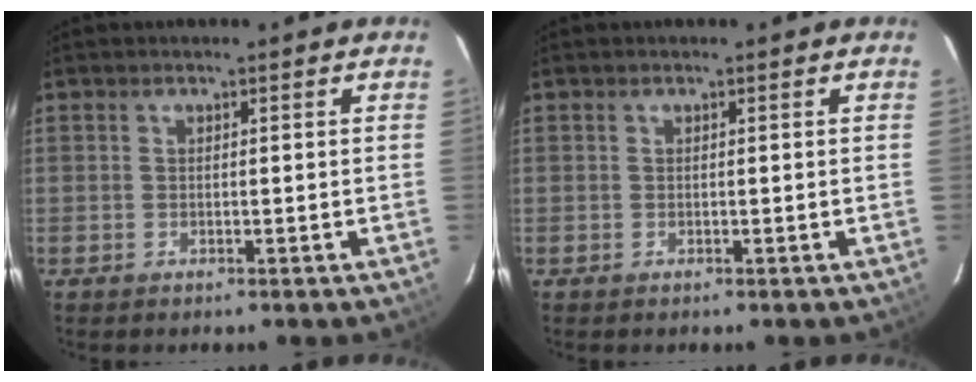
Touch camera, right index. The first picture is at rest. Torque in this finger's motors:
{"motor_torque": [0.24, 0.07, 0.03, 0.01]}